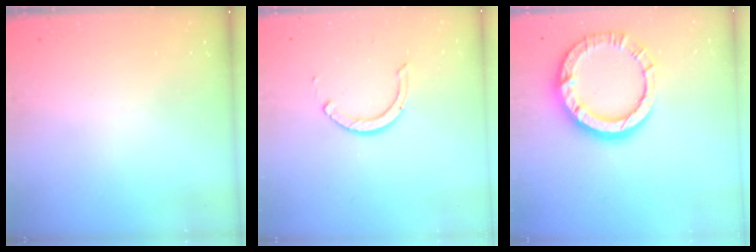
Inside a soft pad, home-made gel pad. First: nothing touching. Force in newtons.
{"total": 6.0, "press": 6.0, "slide": 0.5}
{"total": 15.0, "press": 14.9, "slide": 1.9}